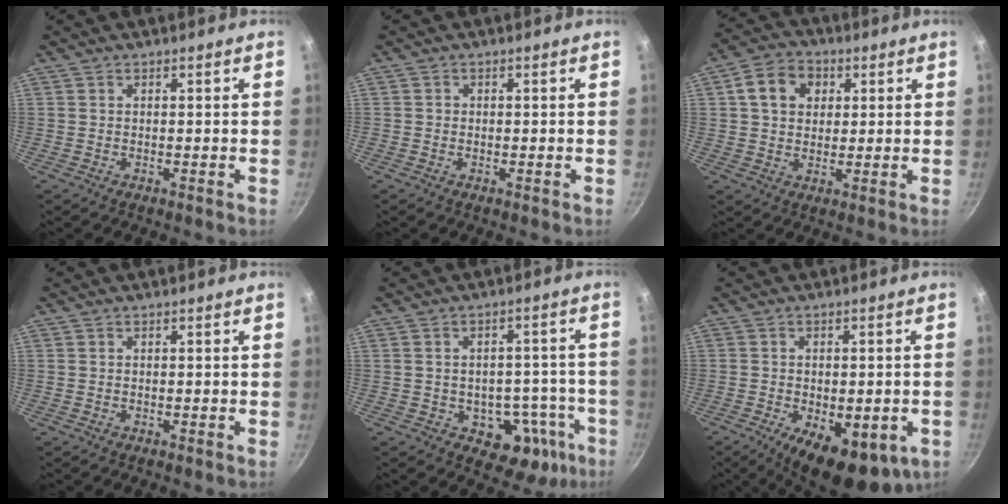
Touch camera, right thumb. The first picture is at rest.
{"total": 0.6, "force": [-0.1, 0.6, 0.1], "torque": [0.002, 0.001, -0.004]}
{"total": 8.8, "force": [2.5, 6.9, 4.8], "torque": [-0.061, 0.009, 0.032]}
{"total": 0.0}
{"total": 12.5, "force": [-5.0, 8.9, 7.3], "torque": [-0.036, 0.041, -0.048]}
{"total": 15.0, "force": [-5.4, 7.0, 12.1], "torque": [-0.140, -0.002, -0.064]}